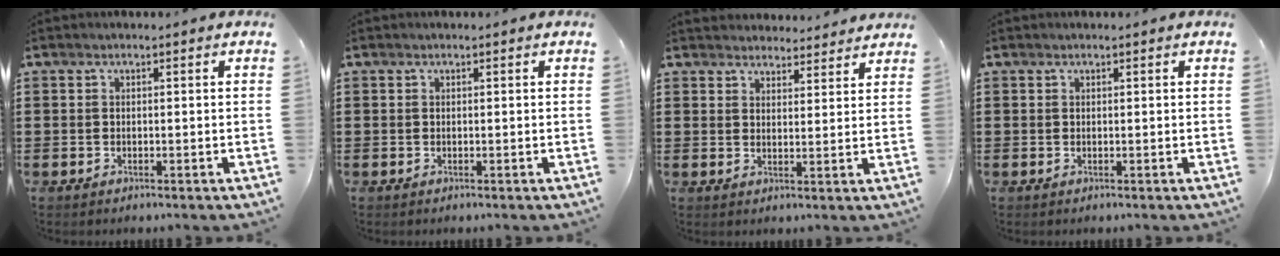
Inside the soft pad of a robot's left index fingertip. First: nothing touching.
{"total": 0.0}
{"total": 3.4, "force": [3.3, 0.5, -0.2], "torque": [-0.005, -0.010, 0.064]}
{"total": 0.0}